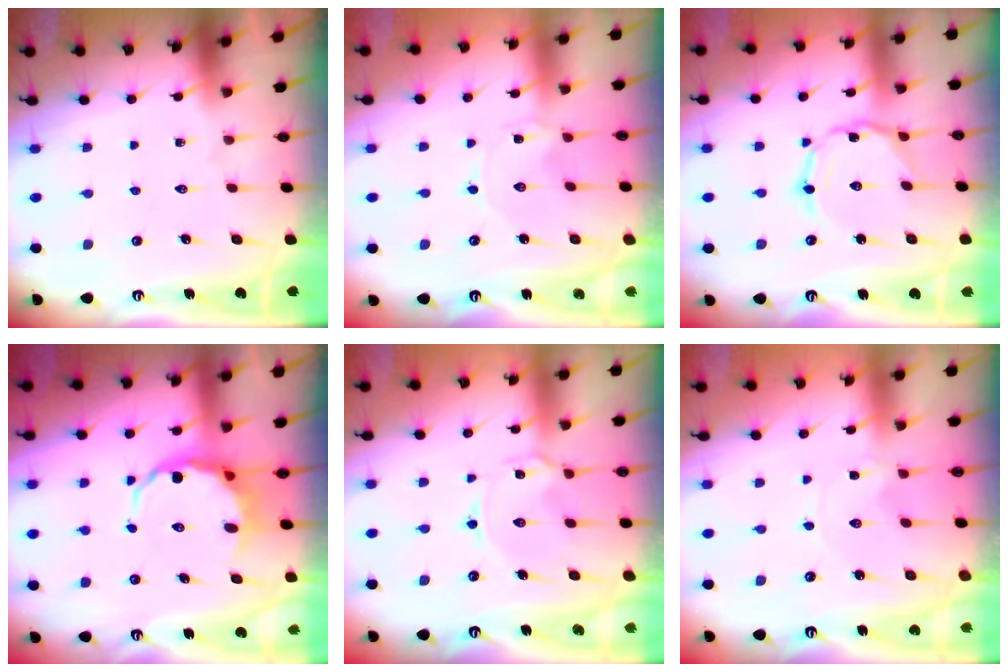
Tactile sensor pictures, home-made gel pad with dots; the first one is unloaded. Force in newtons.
{"total": 0.0}
{"total": 3.2, "press": 3.2, "slide": 0.3}
{"total": 6.5, "press": 6.3, "slide": 1.9}
{"total": 3.0, "press": 2.9, "slide": 0.4}
{"total": 0.8, "press": 0.8, "slide": 0.1}